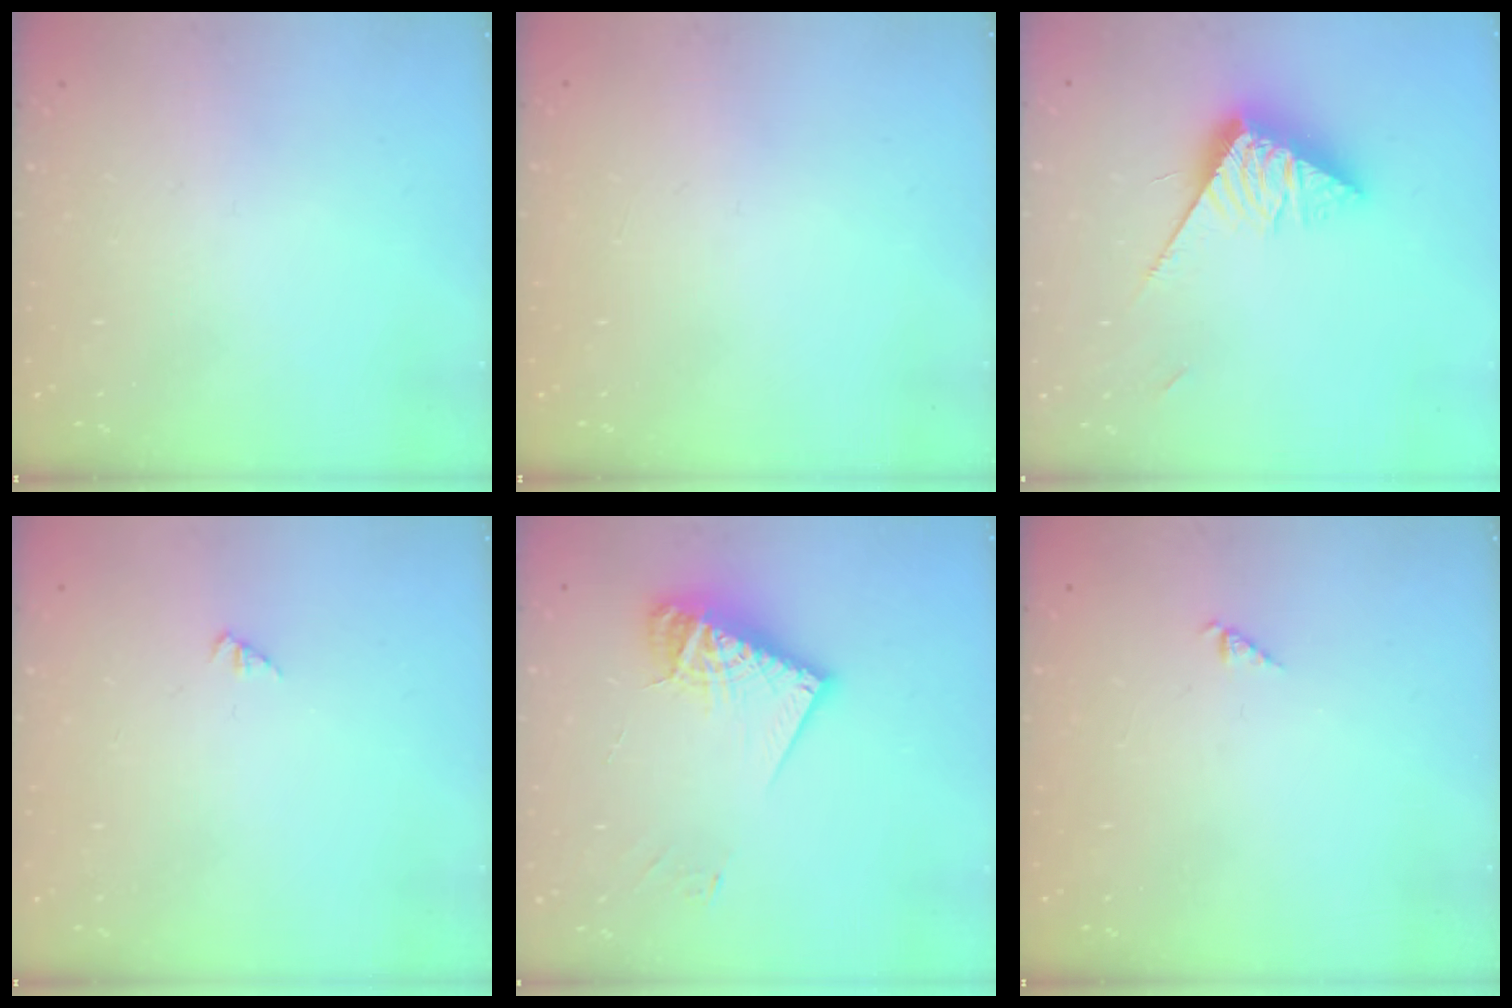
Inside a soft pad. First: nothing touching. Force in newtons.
{"total": 0.0}
{"total": 11.3, "press": 11.3, "slide": 0.3}
{"total": 1.0, "press": 1.0, "slide": 0.3}
{"total": 12.2, "press": 12.1, "slide": 1.2}
{"total": 0.7, "press": 0.7, "slide": 0.2}